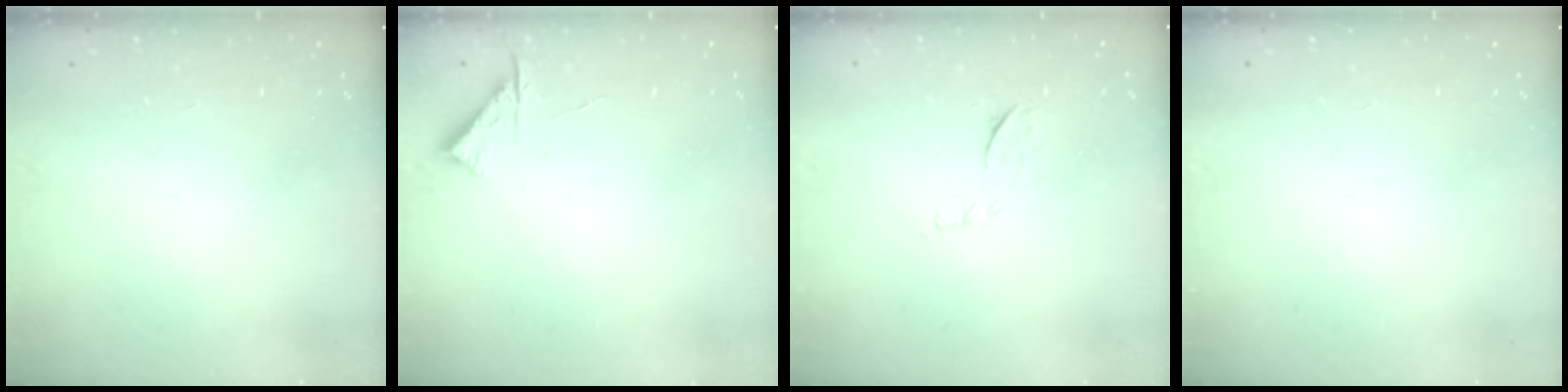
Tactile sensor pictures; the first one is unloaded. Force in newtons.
{"total": 4.7, "press": 4.6, "slide": 0.6}
{"total": 7.8, "press": 7.7, "slide": 0.7}
{"total": 1.5, "press": 1.5, "slide": 0.1}